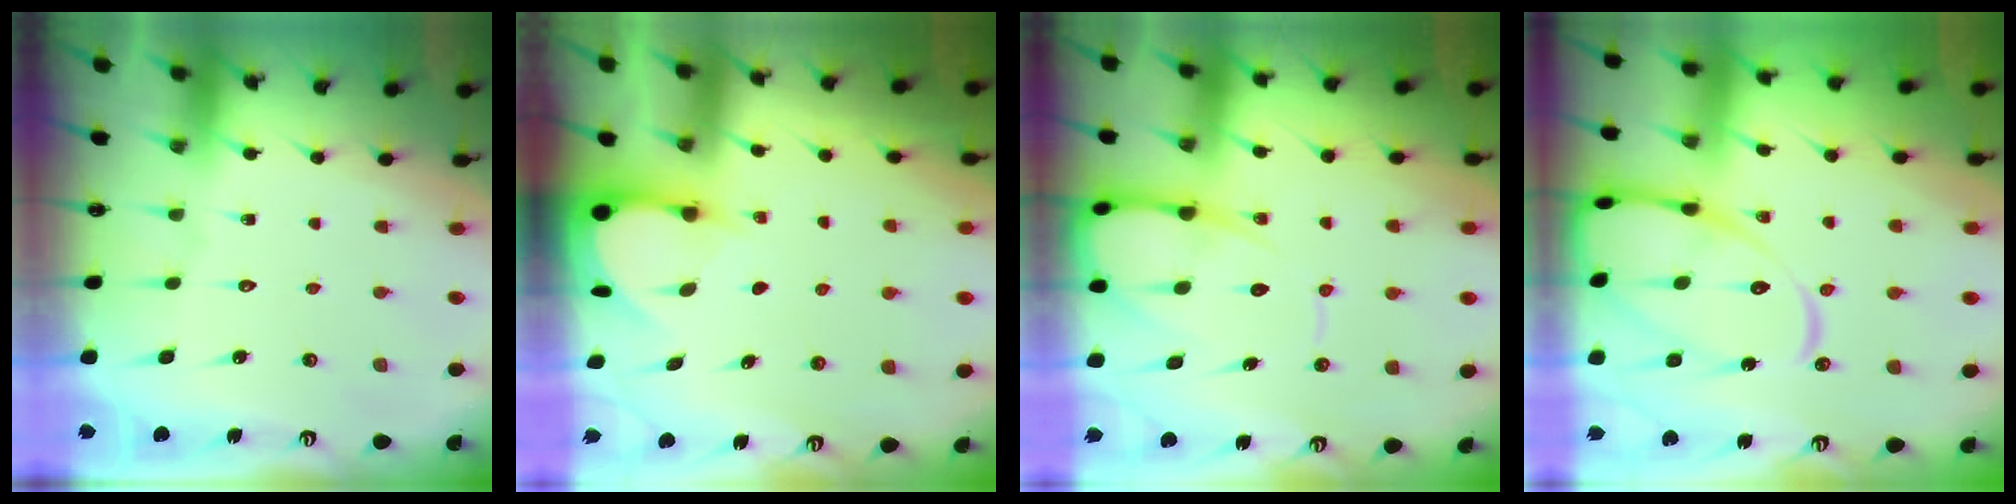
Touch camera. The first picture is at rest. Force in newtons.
{"total": 3.5, "press": 3.5, "slide": 0.4}
{"total": 10.5, "press": 10.4, "slide": 1.4}
{"total": 16.0, "press": 16.0, "slide": 1.7}